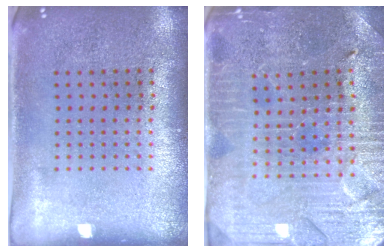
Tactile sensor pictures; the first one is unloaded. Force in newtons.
{"total": 3.3, "press": 3.3, "slide": 0.6}